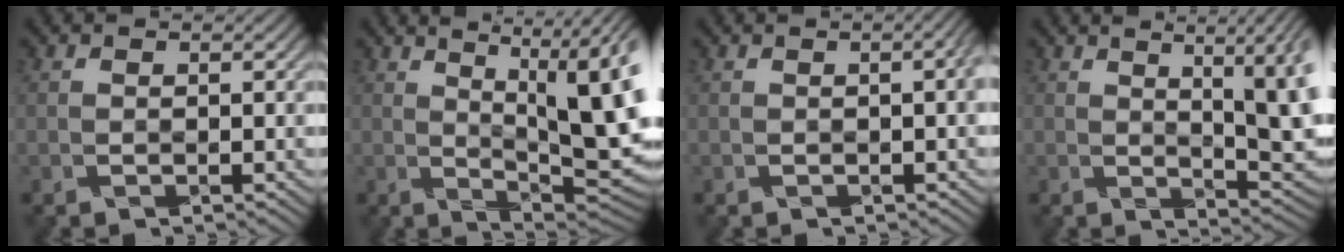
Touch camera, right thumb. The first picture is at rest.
{"total": 16.1, "force": [3.8, 5.7, 14.6], "torque": [-0.189, 0.040, 0.071]}
{"total": 2.6, "force": [0.0, 0.5, 2.6], "torque": [-0.031, 0.010, -0.001]}
{"total": 11.5, "force": [2.7, 3.7, 10.6], "torque": [-0.123, 0.026, 0.040]}